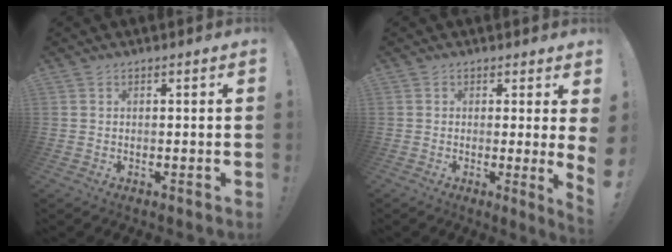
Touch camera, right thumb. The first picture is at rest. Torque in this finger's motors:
{"motor_torque": [1.02, 2.39, 0.29, 0.21, 0.10]}